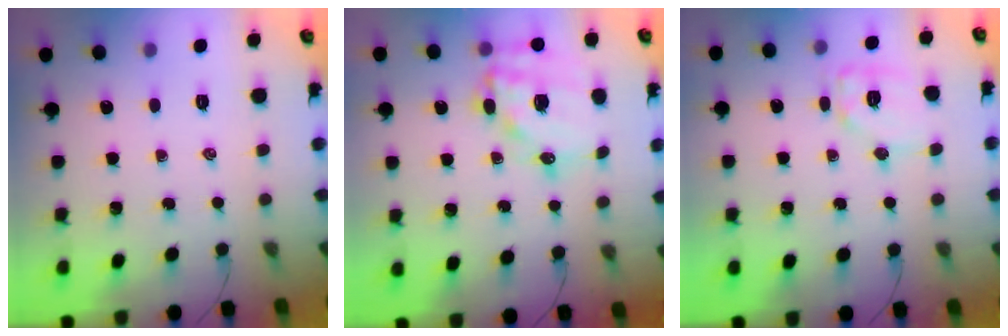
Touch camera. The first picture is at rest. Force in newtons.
{"total": 16.3, "press": 15.9, "slide": 3.5}
{"total": 9.8, "press": 9.8, "slide": 0.2}